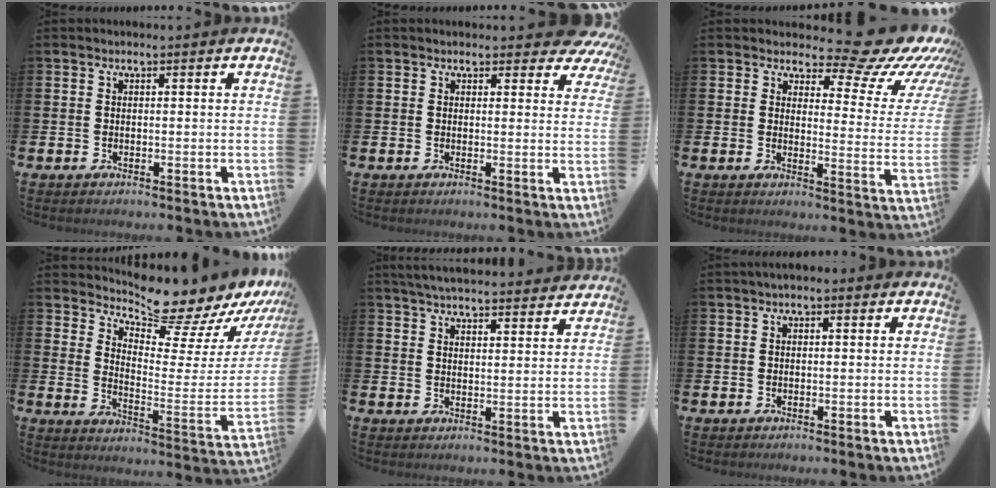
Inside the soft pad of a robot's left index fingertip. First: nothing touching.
{"total": 2.1, "force": [1.7, 1.1, 0.5], "torque": [0.011, -0.010, 0.025]}
{"total": 9.0, "force": [7.3, 3.1, 4.3], "torque": [-0.049, -0.069, 0.113]}
{"total": 10.0, "force": [9.4, 2.3, 2.7], "torque": [-0.047, -0.099, 0.153]}
{"total": 5.0, "force": [4.9, 0.4, 0.8], "torque": [-0.021, -0.026, 0.088]}
{"total": 0.8, "force": [0.3, 0.6, 0.5], "torque": [-0.007, 0.007, 0.003]}